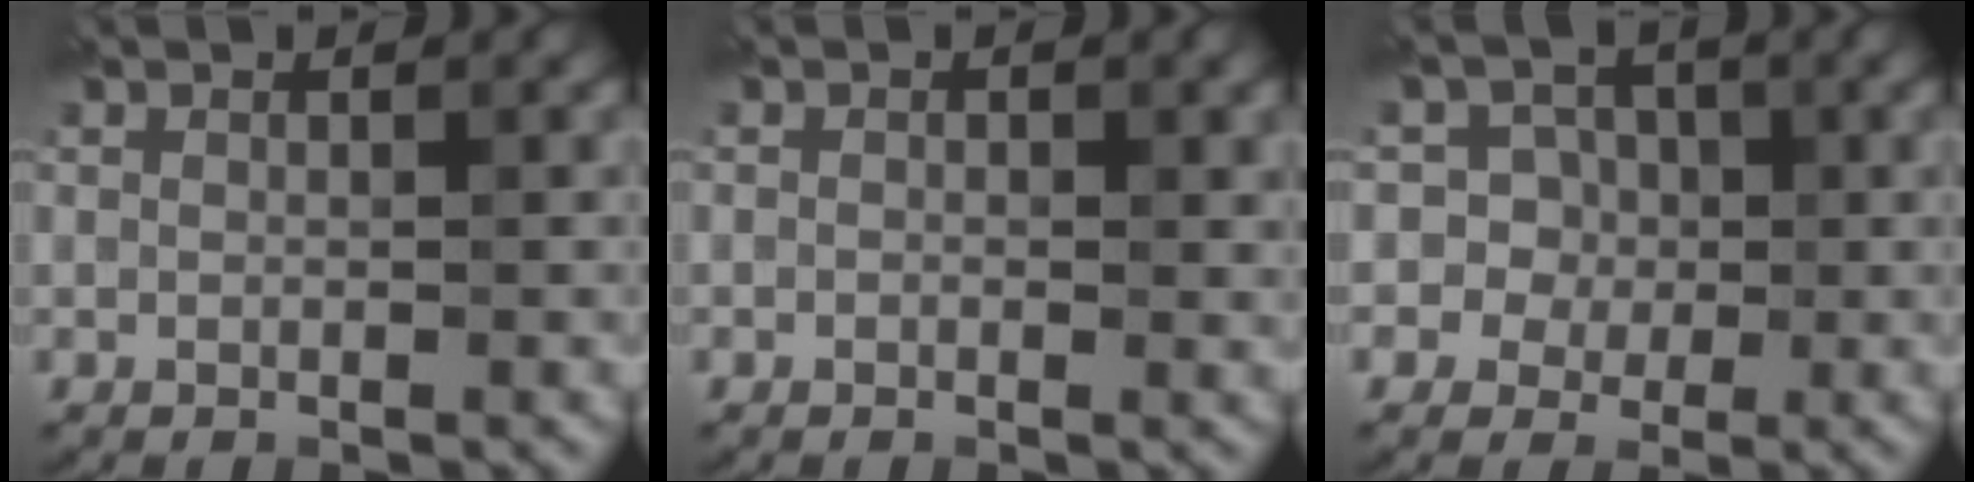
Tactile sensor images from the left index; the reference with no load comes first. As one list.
[{"total": 1.0, "force": [0.1, 0.6, 0.9], "torque": [-0.009, -0.003, 0.001]}, {"total": 5.6, "force": [0.9, 5.3, 1.3], "torque": [-0.008, 0.035, -0.007]}]